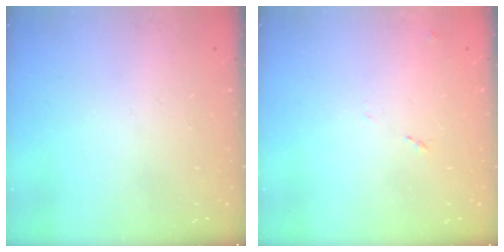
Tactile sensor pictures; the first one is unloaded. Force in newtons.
{"total": 8.1, "press": 8.1, "slide": 0.6}